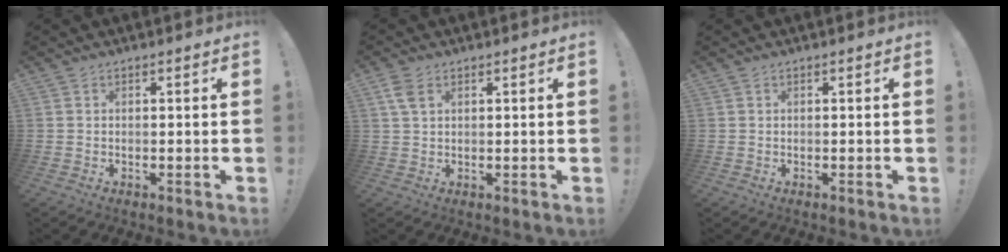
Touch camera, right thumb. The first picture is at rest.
{"total": 4.3, "force": [2.0, 2.4, 2.9], "torque": [-0.060, 0.003, 0.040]}
{"total": 0.0}